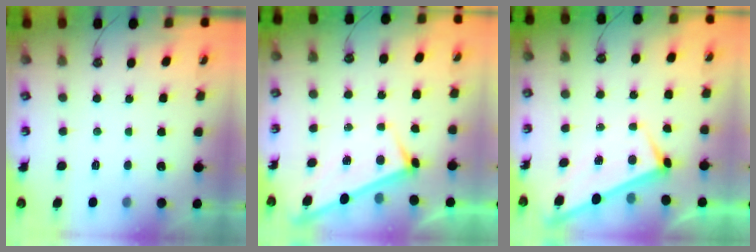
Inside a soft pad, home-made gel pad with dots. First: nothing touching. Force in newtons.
{"total": 3.1, "press": 3.1, "slide": 0.2}
{"total": 1.7, "press": 1.7, "slide": 0.1}